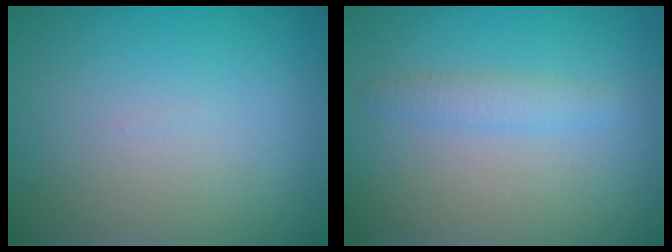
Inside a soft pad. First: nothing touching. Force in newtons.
{"total": 1.6, "press": 1.6, "slide": 0.1}